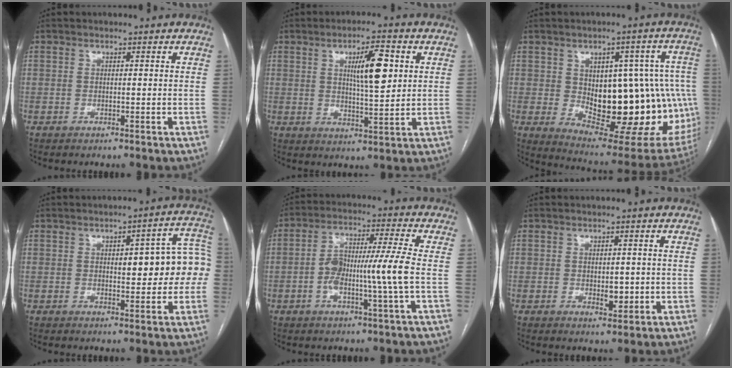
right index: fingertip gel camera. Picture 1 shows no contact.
{"total": 8.3, "force": [2.4, 1.7, 7.8], "torque": [-0.127, 0.005, 0.042]}
{"total": 23.3, "force": [-1.0, 10.3, 20.9], "torque": [-0.208, 0.019, 0.017]}
{"total": 11.2, "force": [0.7, 3.5, 10.6], "torque": [-0.122, 0.035, 0.012]}
{"total": 9.9, "force": [-1.6, 0.0, 9.7], "torque": [-0.181, 0.014, -0.034]}
{"total": 2.9, "force": [-0.2, 1.7, 2.3], "torque": [-0.030, -0.002, 0.003]}